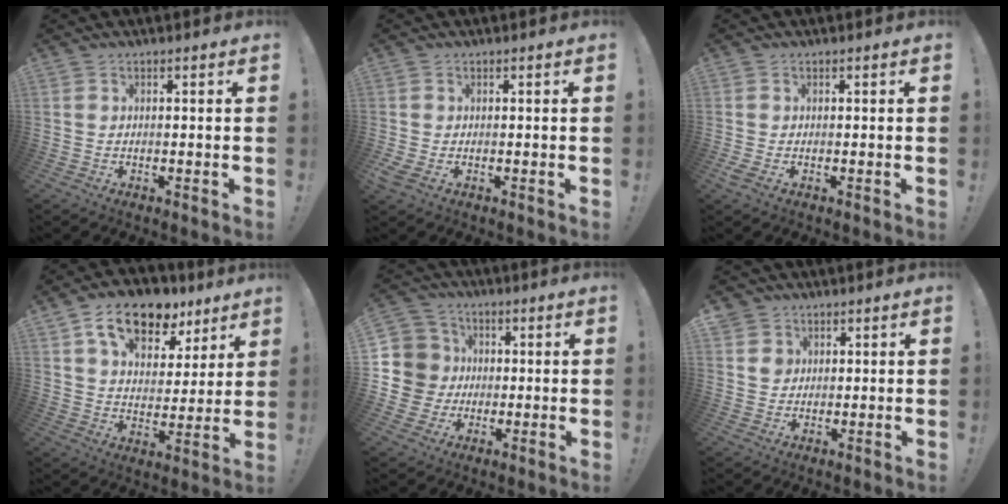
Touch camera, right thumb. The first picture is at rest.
{"total": 2.1, "force": [-0.4, 1.3, 1.6], "torque": [-0.030, 0.000, -0.006]}
{"total": 1.9, "force": [-0.6, 0.8, 1.6], "torque": [-0.037, 0.002, -0.009]}
{"total": 16.5, "force": [10.2, 9.3, 9.0], "torque": [-0.139, -0.055, 0.180]}
{"total": 9.6, "force": [0.6, 9.3, 2.4], "torque": [-0.045, 0.001, 0.023]}
{"total": 5.8, "force": [2.5, 5.1, 0.8], "torque": [-0.004, -0.021, 0.048]}